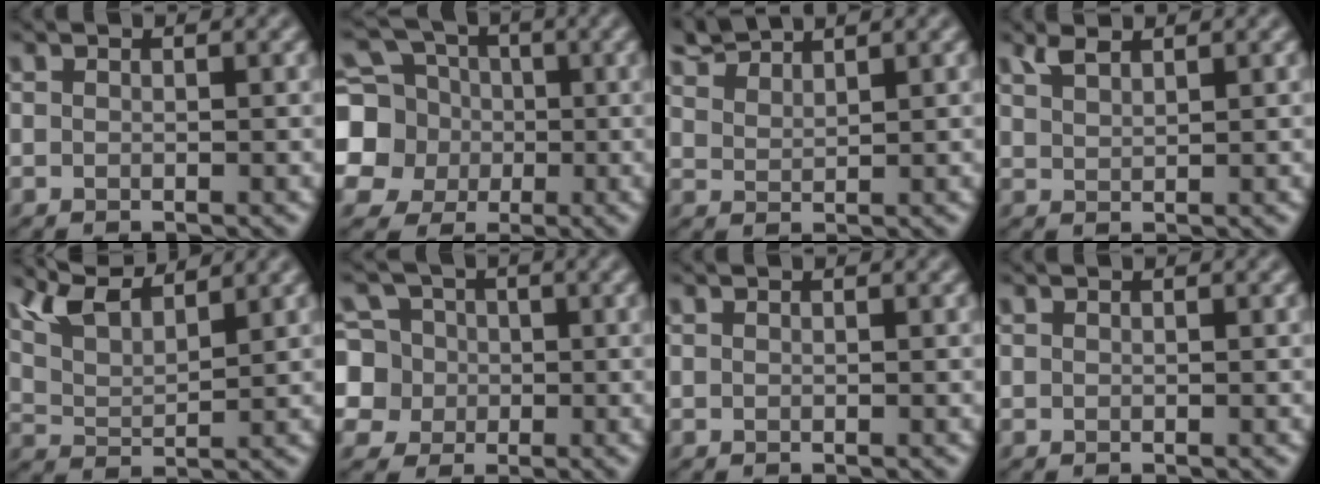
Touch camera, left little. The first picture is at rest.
{"total": 11.3, "force": [-0.1, 10.4, 4.4], "torque": [-0.142, 0.019, -0.031]}
{"total": 3.1, "force": [3.0, 0.4, 0.7], "torque": [-0.026, 0.014, 0.066]}
{"total": 1.5, "force": [1.3, 0.3, 0.6], "torque": [-0.022, 0.002, 0.029]}
{"total": 5.3, "force": [4.8, 0.9, 2.2], "torque": [-0.063, 0.012, 0.086]}
{"total": 8.6, "force": [0.4, 8.1, 2.9], "torque": [-0.078, 0.030, -0.012]}
{"total": 0.0}
{"total": 0.0}